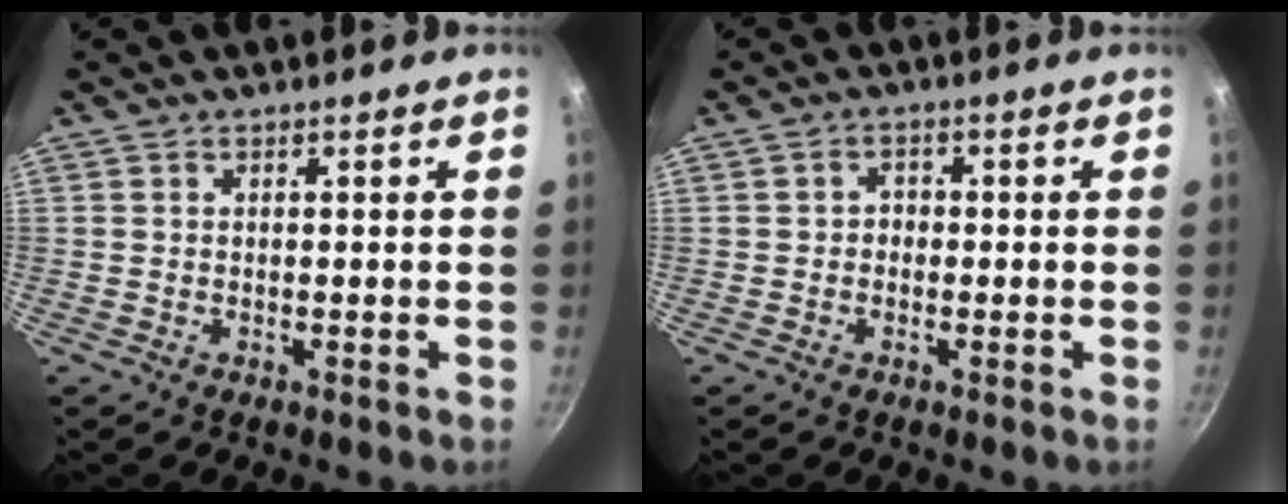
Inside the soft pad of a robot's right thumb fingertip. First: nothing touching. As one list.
[{"total": 1.9, "force": [-0.4, 1.6, 0.8], "torque": [-0.003, 0.006, -0.010]}]